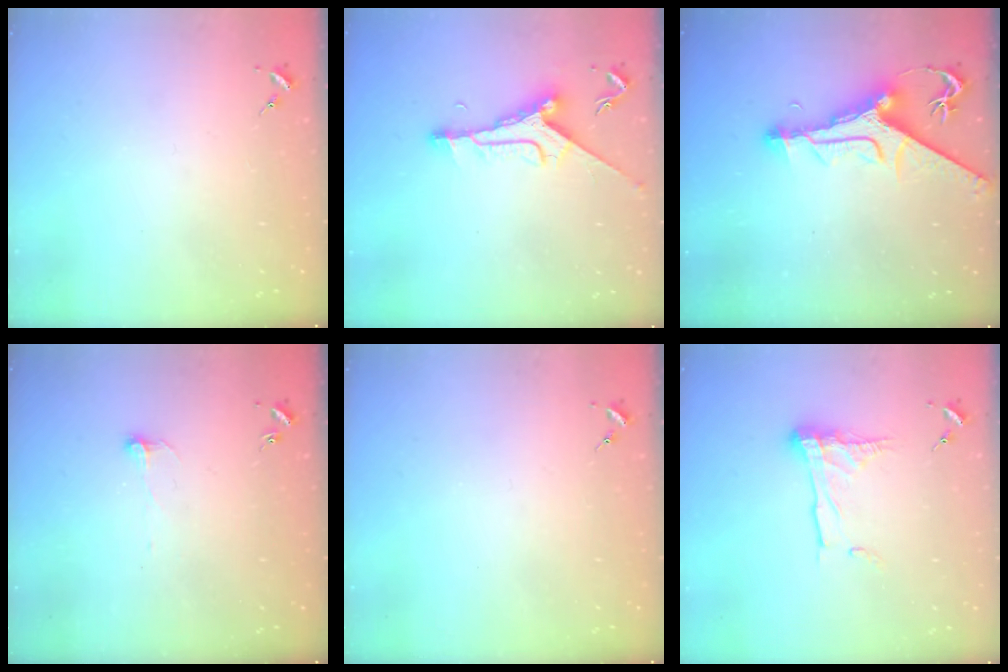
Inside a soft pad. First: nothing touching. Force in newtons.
{"total": 9.9, "press": 9.9, "slide": 0.6}
{"total": 13.3, "press": 13.3, "slide": 1.3}
{"total": 4.5, "press": 4.5, "slide": 0.5}
{"total": 0.0}
{"total": 11.8, "press": 11.7, "slide": 1.1}